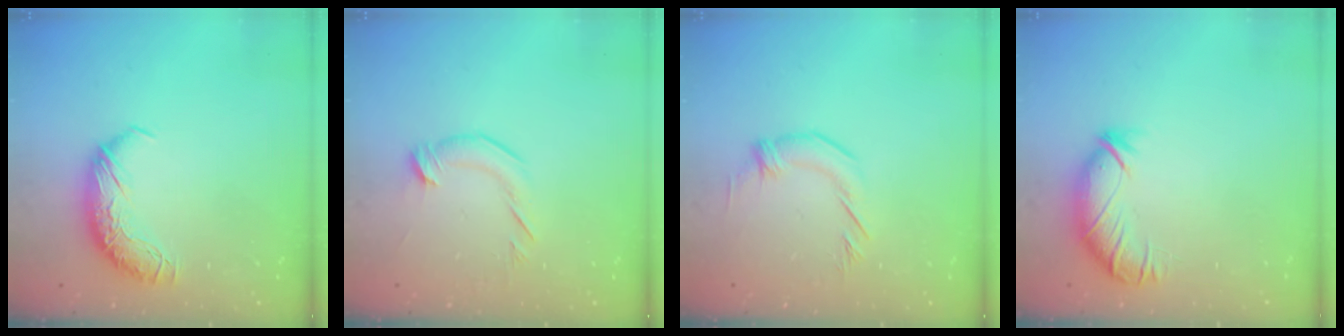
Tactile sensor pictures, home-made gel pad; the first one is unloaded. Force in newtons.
{"total": 2.8, "press": 2.7, "slide": 0.4}
{"total": 2.8, "press": 2.8, "slide": 0.2}
{"total": 2.7, "press": 2.5, "slide": 0.9}